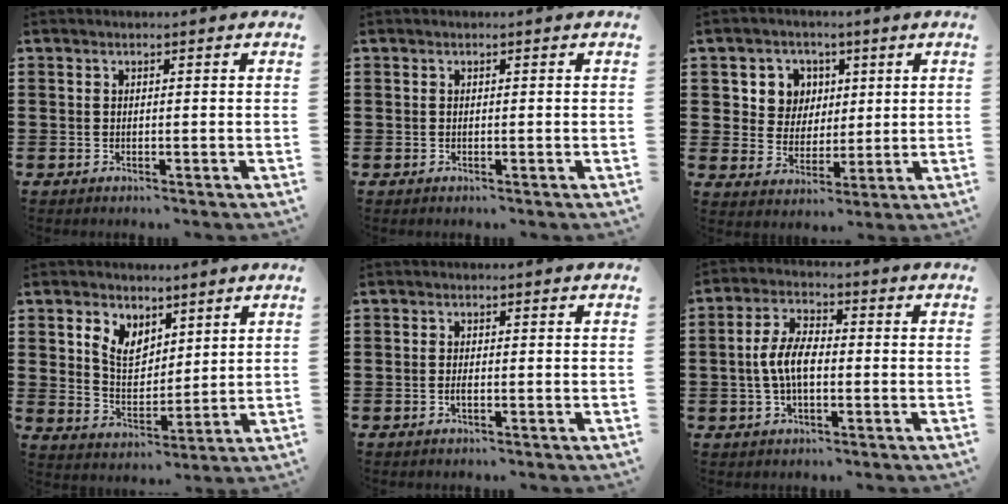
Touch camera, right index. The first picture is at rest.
{"total": 0.0}
{"total": 6.2, "force": [2.2, 5.7, 1.3], "torque": [-0.049, 0.015, 0.039]}
{"total": 5.8, "force": [3.5, 3.9, 2.4], "torque": [-0.068, 0.009, 0.066]}
{"total": 1.1, "force": [-0.3, 0.3, 1.0], "torque": [-0.019, -0.003, -0.005]}
{"total": 6.5, "force": [-0.7, 3.2, 5.6], "torque": [-0.128, 0.000, -0.020]}